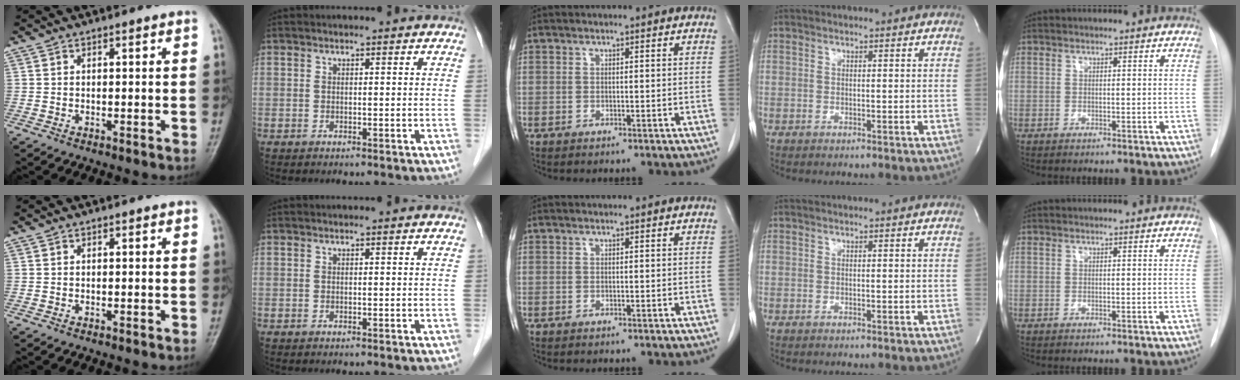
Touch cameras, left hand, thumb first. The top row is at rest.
{}